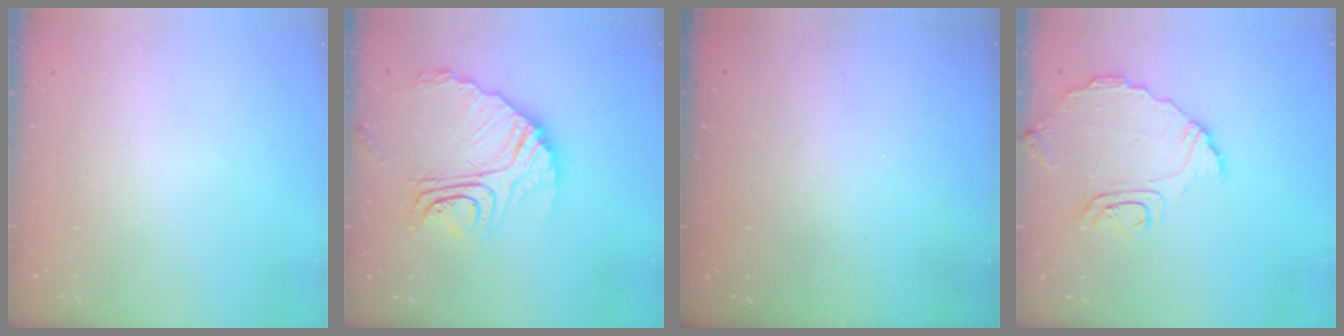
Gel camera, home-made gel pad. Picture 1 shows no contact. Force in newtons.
{"total": 18.0, "press": 17.9, "slide": 1.5}
{"total": 2.9, "press": 2.9, "slide": 0.2}
{"total": 10.1, "press": 10.0, "slide": 1.0}